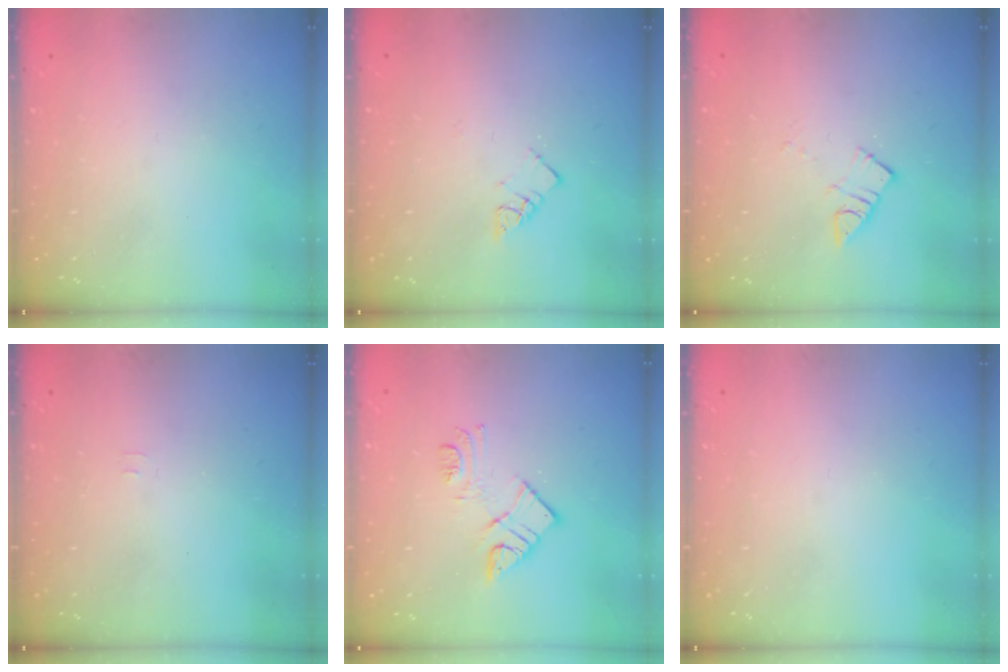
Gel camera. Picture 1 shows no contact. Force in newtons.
{"total": 4.5, "press": 4.5, "slide": 0.4}
{"total": 4.9, "press": 4.8, "slide": 0.5}
{"total": 3.4, "press": 3.3, "slide": 0.4}
{"total": 10.5, "press": 10.5, "slide": 0.7}
{"total": 0.0}